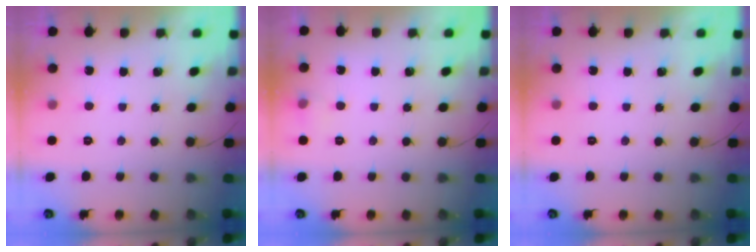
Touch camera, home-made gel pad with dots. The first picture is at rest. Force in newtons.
{"total": 5.4, "press": 5.1, "slide": 1.6}
{"total": 0.0}